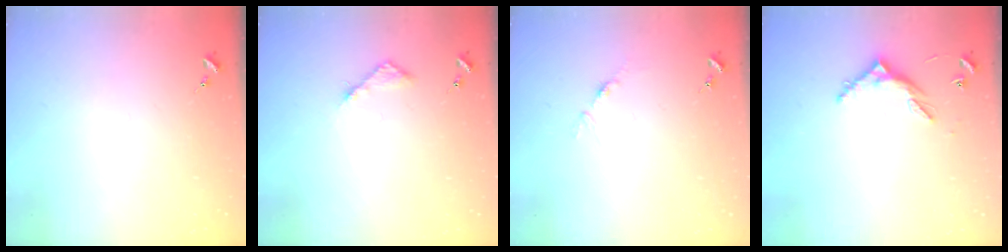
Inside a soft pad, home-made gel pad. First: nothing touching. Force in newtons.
{"total": 4.6, "press": 4.6, "slide": 0.5}
{"total": 3.8, "press": 3.8, "slide": 0.5}
{"total": 6.1, "press": 6.1, "slide": 0.4}